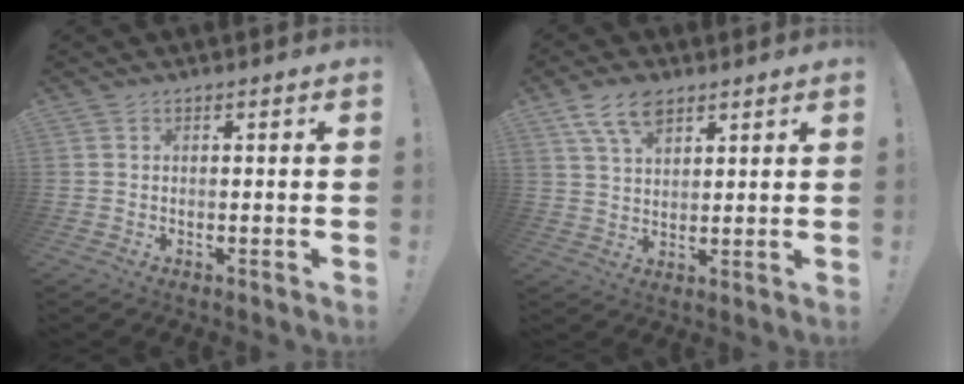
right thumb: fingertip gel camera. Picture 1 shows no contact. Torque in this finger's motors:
{"motor_torque": [0.00, 2.02, 0.12, 0.21, 0.05]}